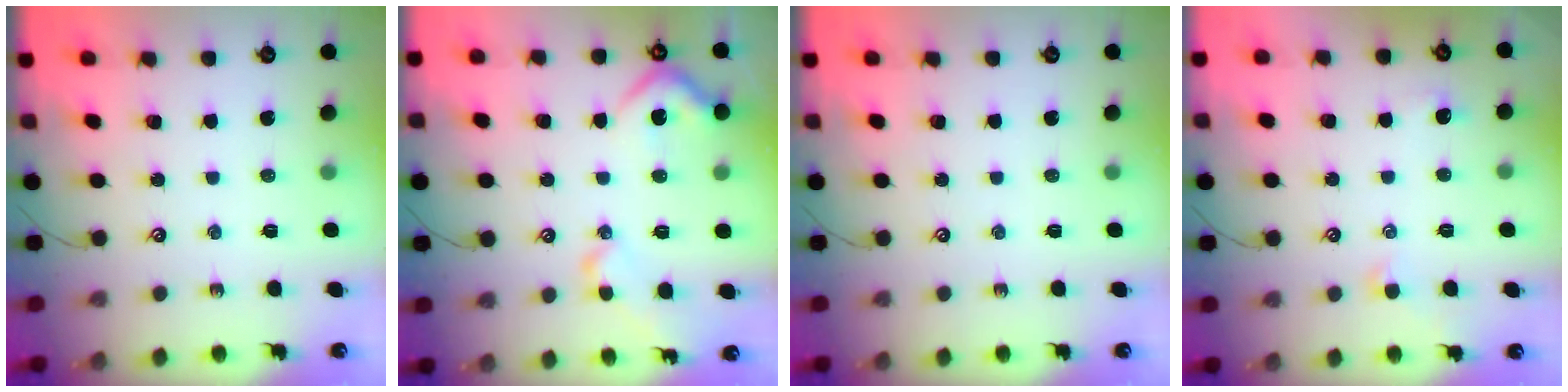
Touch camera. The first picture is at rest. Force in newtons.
{"total": 8.3, "press": 8.1, "slide": 1.5}
{"total": 0.0}
{"total": 0.9, "press": 0.6, "slide": 0.6}